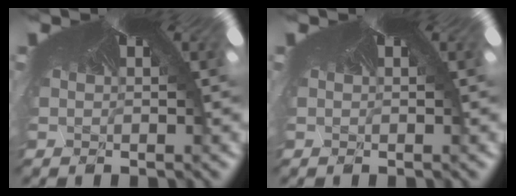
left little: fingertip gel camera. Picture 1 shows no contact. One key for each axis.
{"total": 0.0}